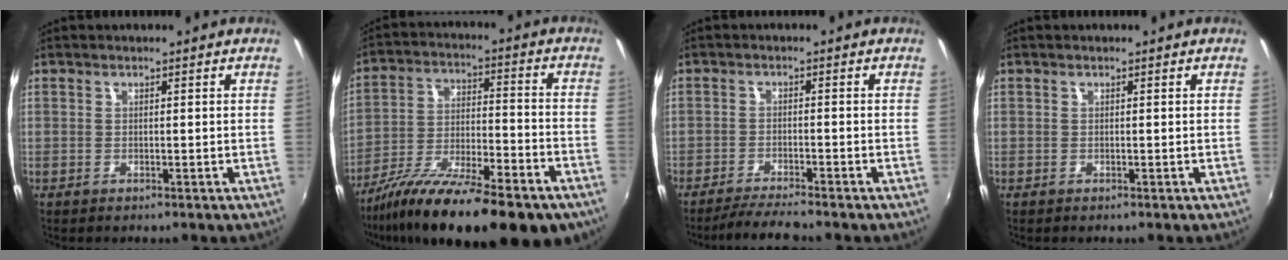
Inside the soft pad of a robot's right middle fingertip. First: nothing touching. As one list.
[{"total": 23.5, "force": [-16.8, 6.1, 15.3], "torque": [-0.255, -0.051, -0.260]}, {"total": 5.4, "force": [-4.9, -0.3, 2.2], "torque": [-0.062, -0.011, -0.087]}, {"total": 0.0}]